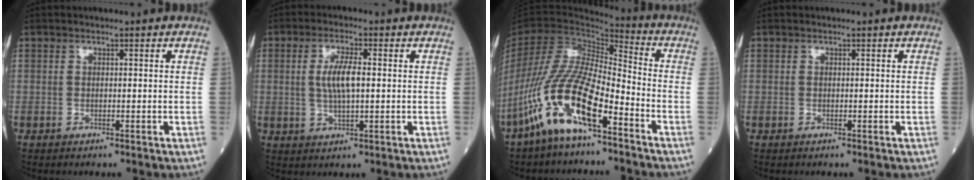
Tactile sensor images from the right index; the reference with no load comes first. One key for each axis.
{"total": 5.4, "fx": 0.5, "fy": 1.2, "fz": 5.3, "tx": -0.105, "ty": 0.005, "tz": 0.010}
{"total": 15.3, "fx": -8.8, "fy": 3.4, "fz": 12.0, "tx": -0.253, "ty": -0.012, "tz": -0.168}
{"total": 0.0}